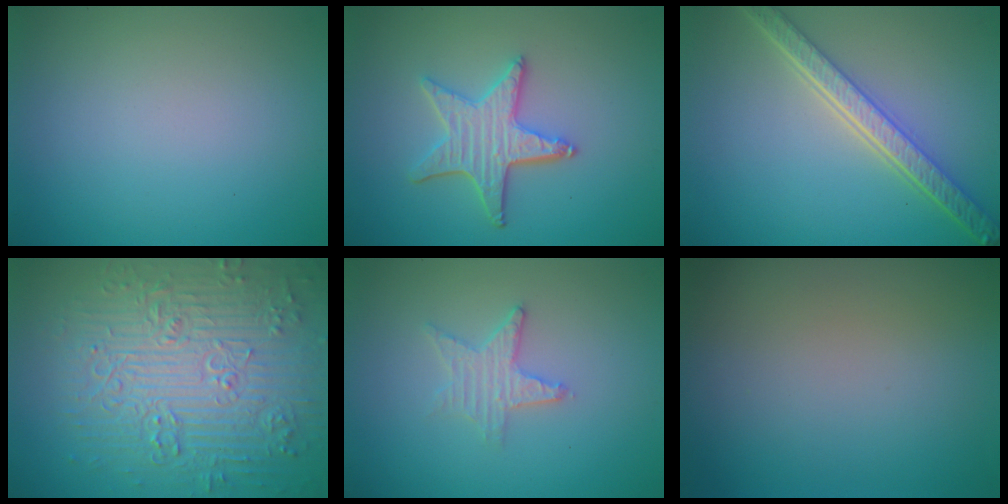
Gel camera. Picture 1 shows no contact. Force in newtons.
{"total": 4.3, "press": 3.6, "slide": 2.2}
{"total": 5.5, "press": 4.0, "slide": 3.8}
{"total": 9.5, "press": 7.0, "slide": 6.4}
{"total": 2.3, "press": 2.2, "slide": 0.4}
{"total": 0.0}